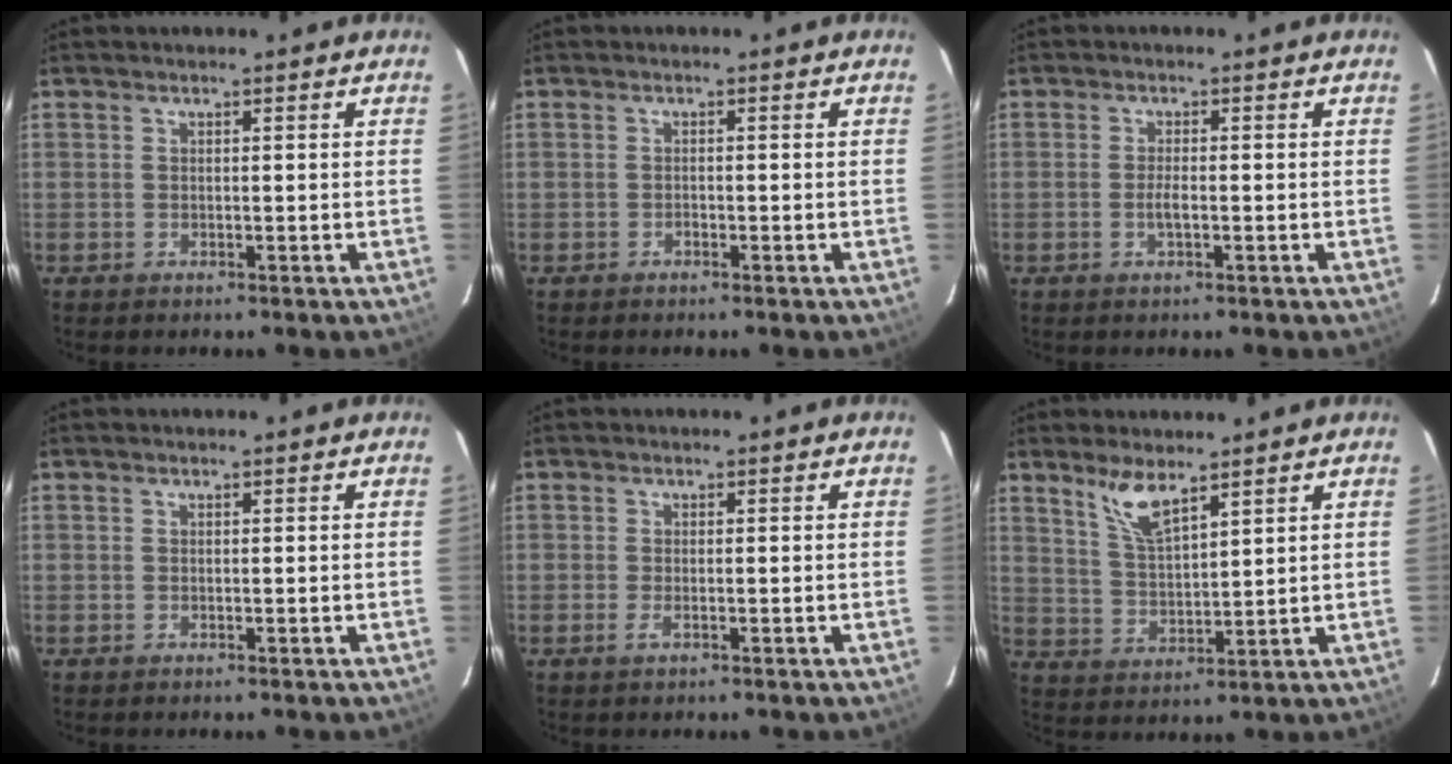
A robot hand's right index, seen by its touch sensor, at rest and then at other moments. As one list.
[{"total": 0.6, "force": [-0.4, 0.4, 0.1], "torque": [-0.001, 0.000, -0.008]}, {"total": 2.0, "force": [-0.6, 0.5, 1.8], "torque": [-0.037, -0.003, -0.012]}, {"total": 0.0}, {"total": 1.4, "force": [-0.6, 0.4, 1.3], "torque": [-0.026, -0.005, -0.009]}, {"total": 6.7, "force": [4.9, 1.7, 4.2], "torque": [-0.083, -0.002, 0.103]}]